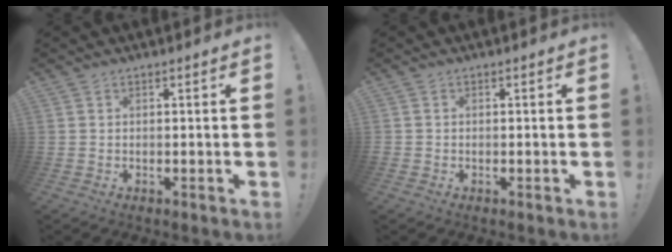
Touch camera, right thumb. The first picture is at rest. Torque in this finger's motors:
{"motor_torque": [-0.14, 0.04, -0.05, 0.09, 0.00]}